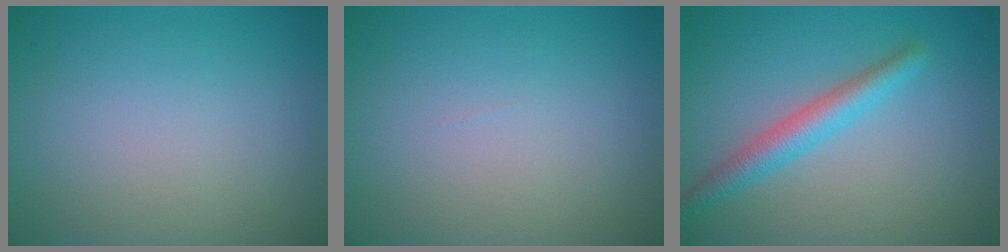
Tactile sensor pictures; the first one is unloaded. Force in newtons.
{"total": 0.0}
{"total": 3.1, "press": 3.1, "slide": 0.1}